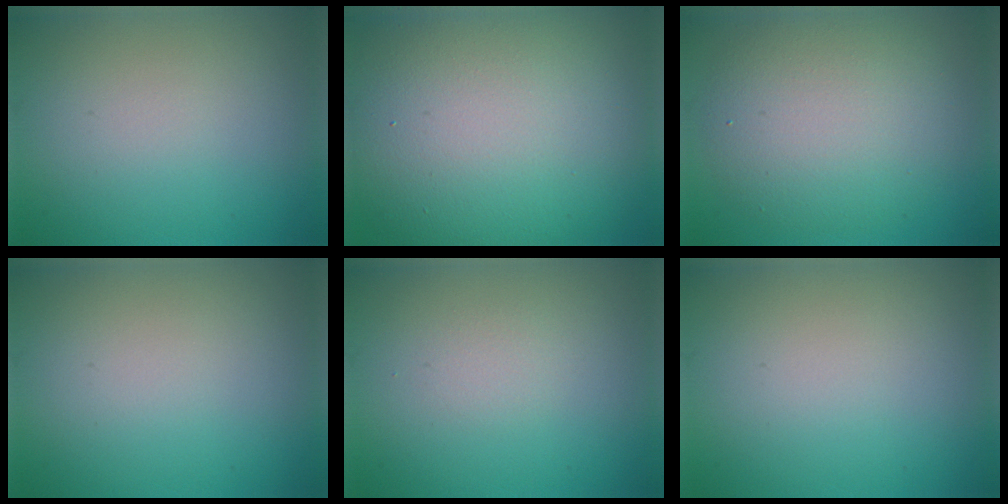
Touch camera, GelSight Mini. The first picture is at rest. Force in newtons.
{"total": 16.5, "press": 16.5, "slide": 0.9}
{"total": 6.6, "press": 6.6, "slide": 0.4}
{"total": 0.0}
{"total": 1.0, "press": 0.9, "slide": 0.1}
{"total": 0.0}